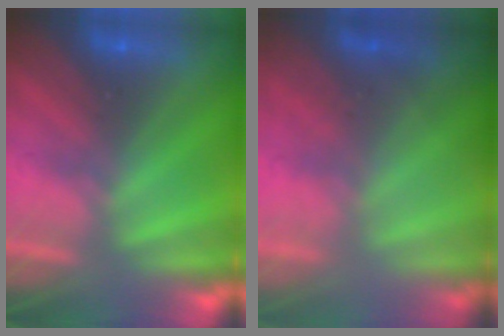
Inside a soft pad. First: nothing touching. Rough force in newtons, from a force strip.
{"total": 1.1}